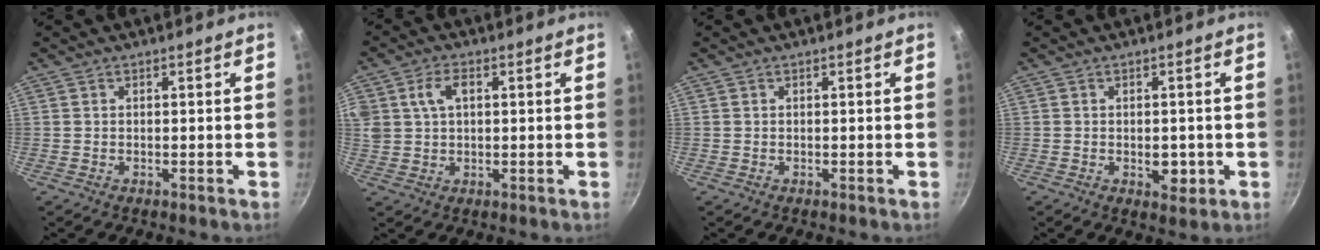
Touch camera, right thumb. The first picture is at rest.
{"total": 7.8, "force": [2.4, 5.4, 5.1], "torque": [-0.089, 0.012, 0.043]}
{"total": 0.0}
{"total": 4.0, "force": [-0.8, 2.4, 3.1], "torque": [-0.025, -0.001, -0.008]}